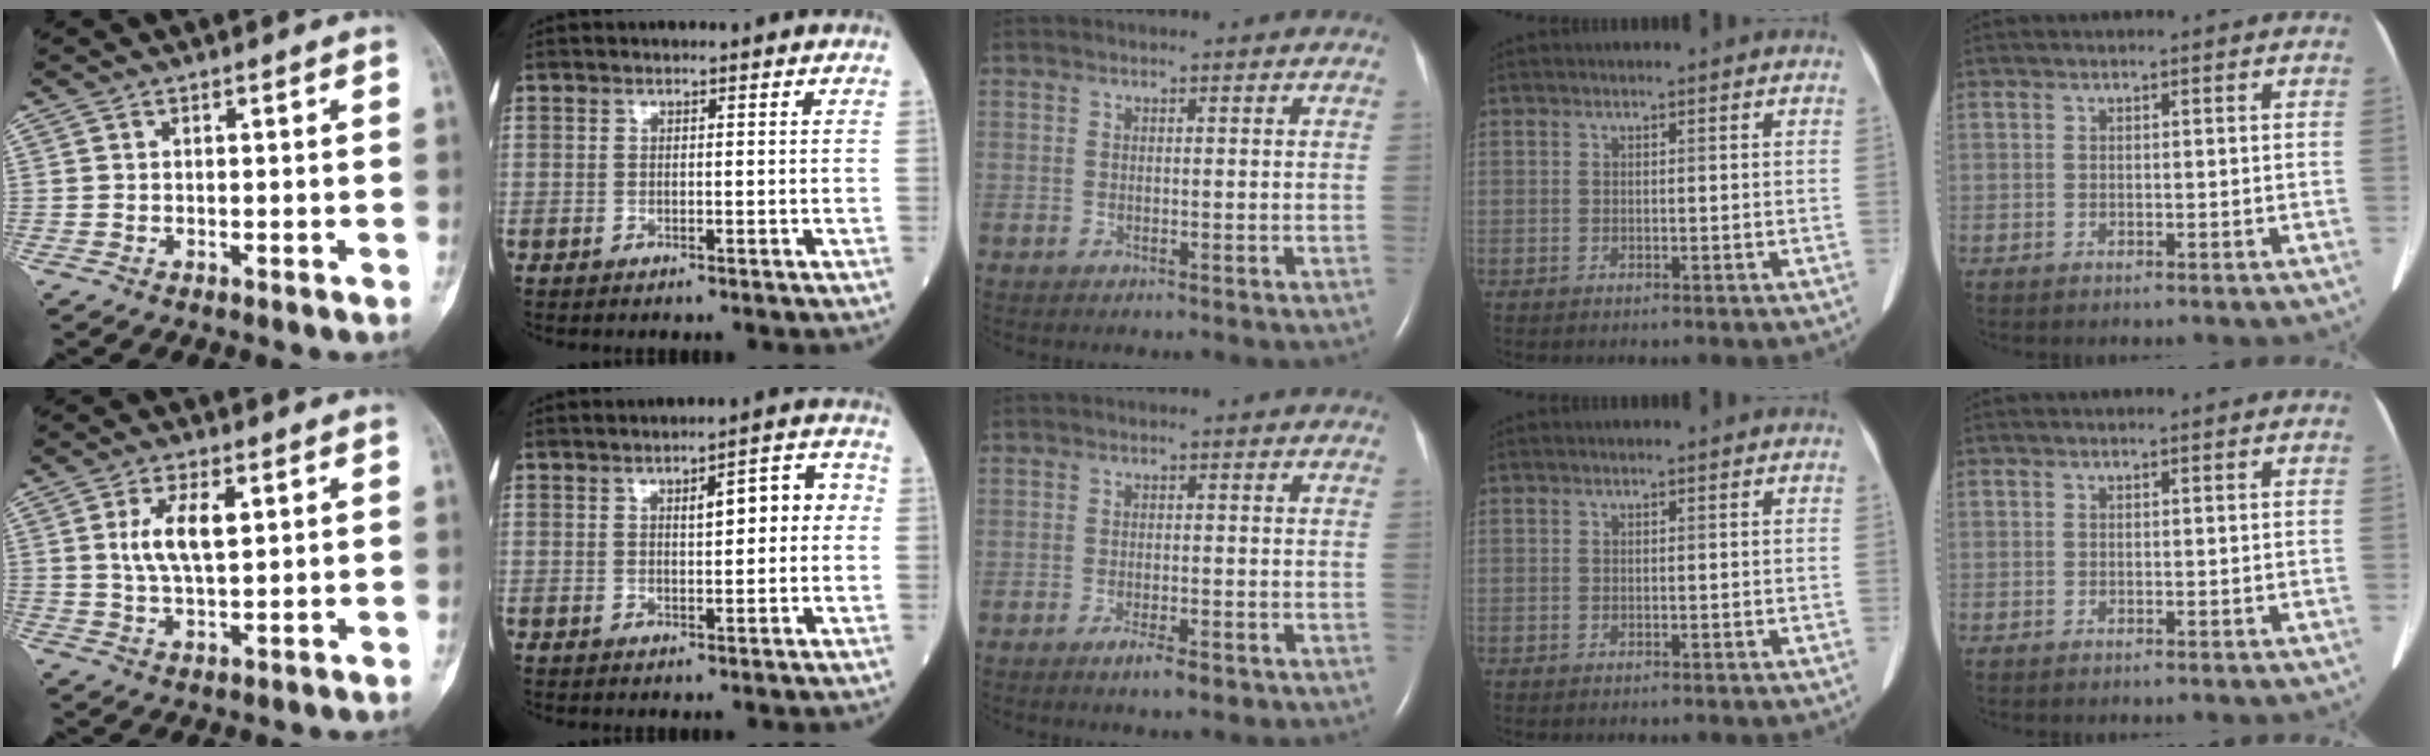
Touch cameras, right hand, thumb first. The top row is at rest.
{"thumb": {"total": 7.6, "force": [2.1, 3.3, 6.5], "torque": [-0.125, -0.008, 0.043]}, "index": {"total": 5.8, "force": [0.8, 1.7, 5.5], "torque": [-0.076, 0.026, 0.012]}, "middle": {"total": 3.4, "force": [-2.2, 0.8, 2.5], "torque": [-0.043, -0.002, -0.032]}}